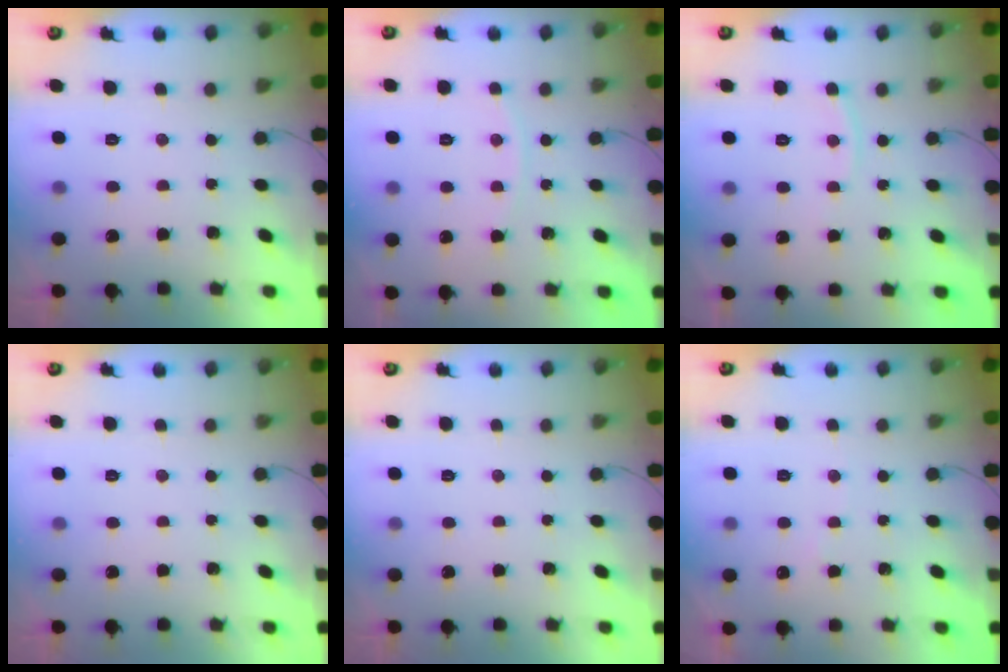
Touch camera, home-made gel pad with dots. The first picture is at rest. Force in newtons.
{"total": 5.4, "press": 5.3, "slide": 0.7}
{"total": 3.9, "press": 3.9, "slide": 0.3}
{"total": 0.0}
{"total": 0.0}
{"total": 2.9, "press": 2.9, "slide": 0.5}